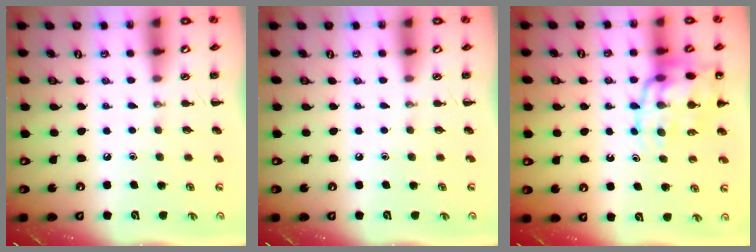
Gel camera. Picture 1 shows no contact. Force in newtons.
{"total": 0.0}
{"total": 19.8, "press": 19.4, "slide": 4.1}